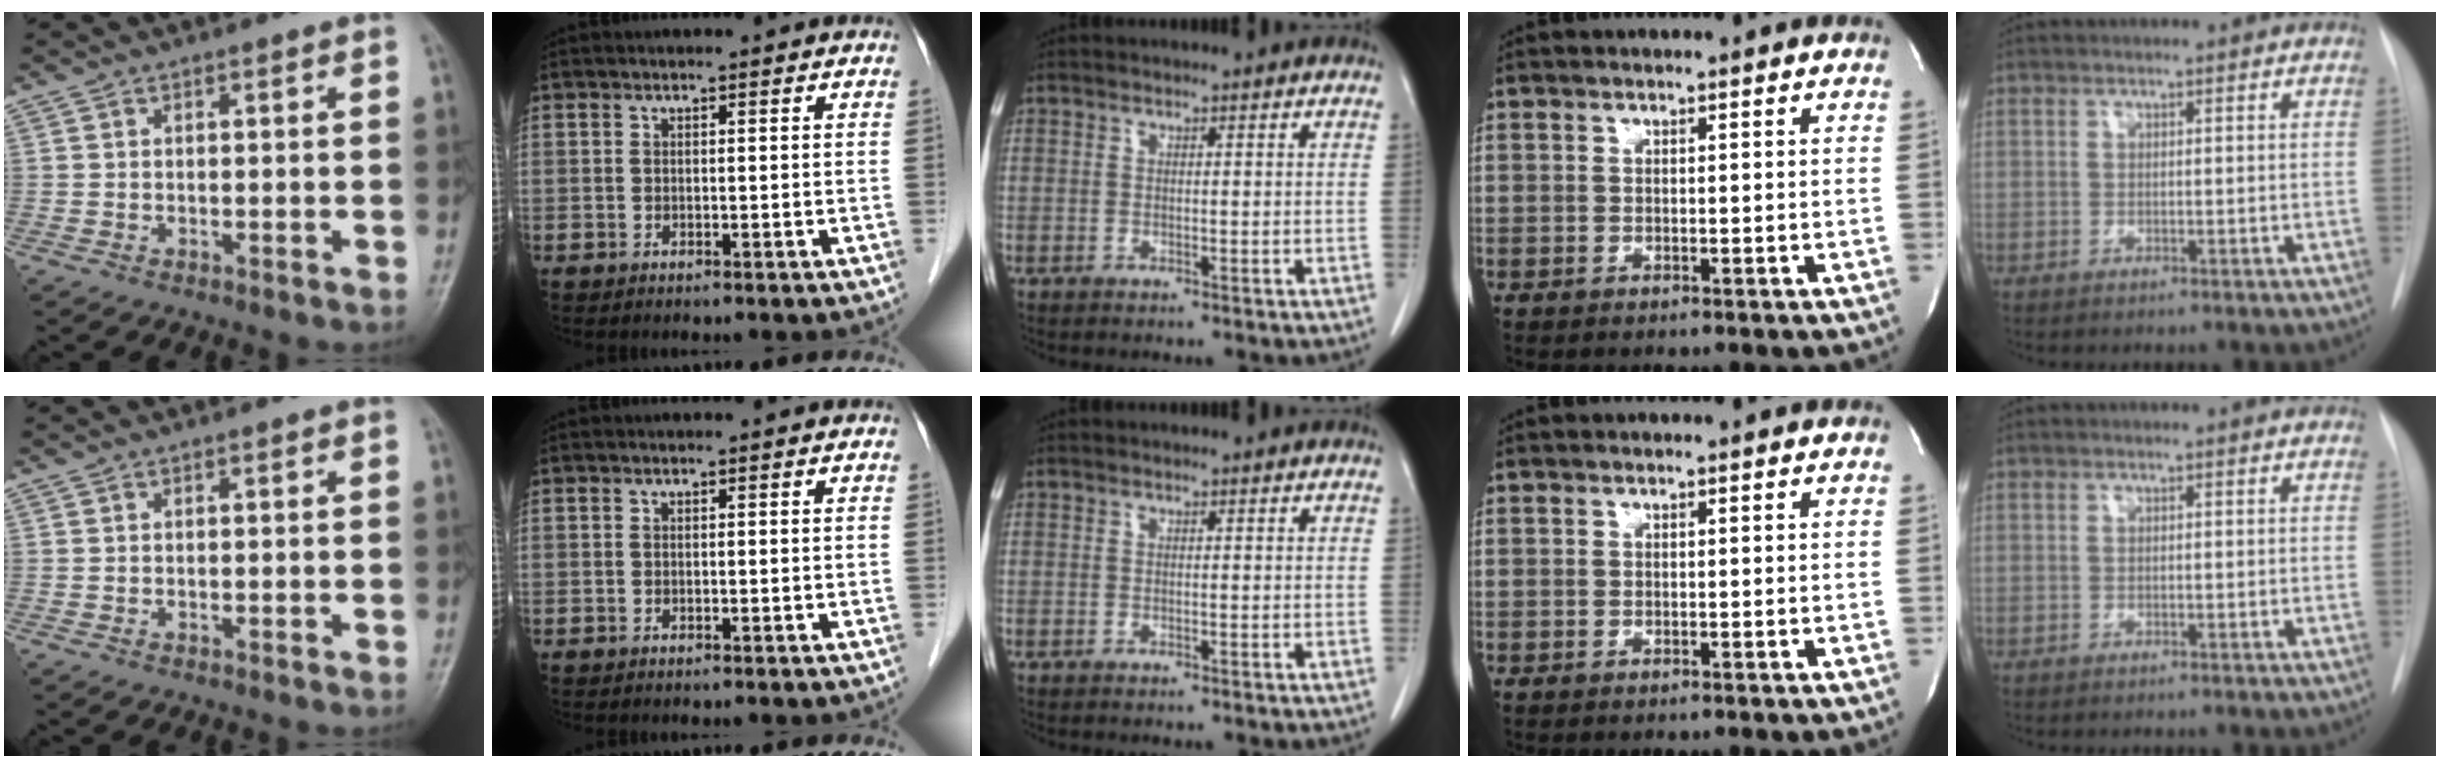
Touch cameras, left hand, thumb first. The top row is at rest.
{}